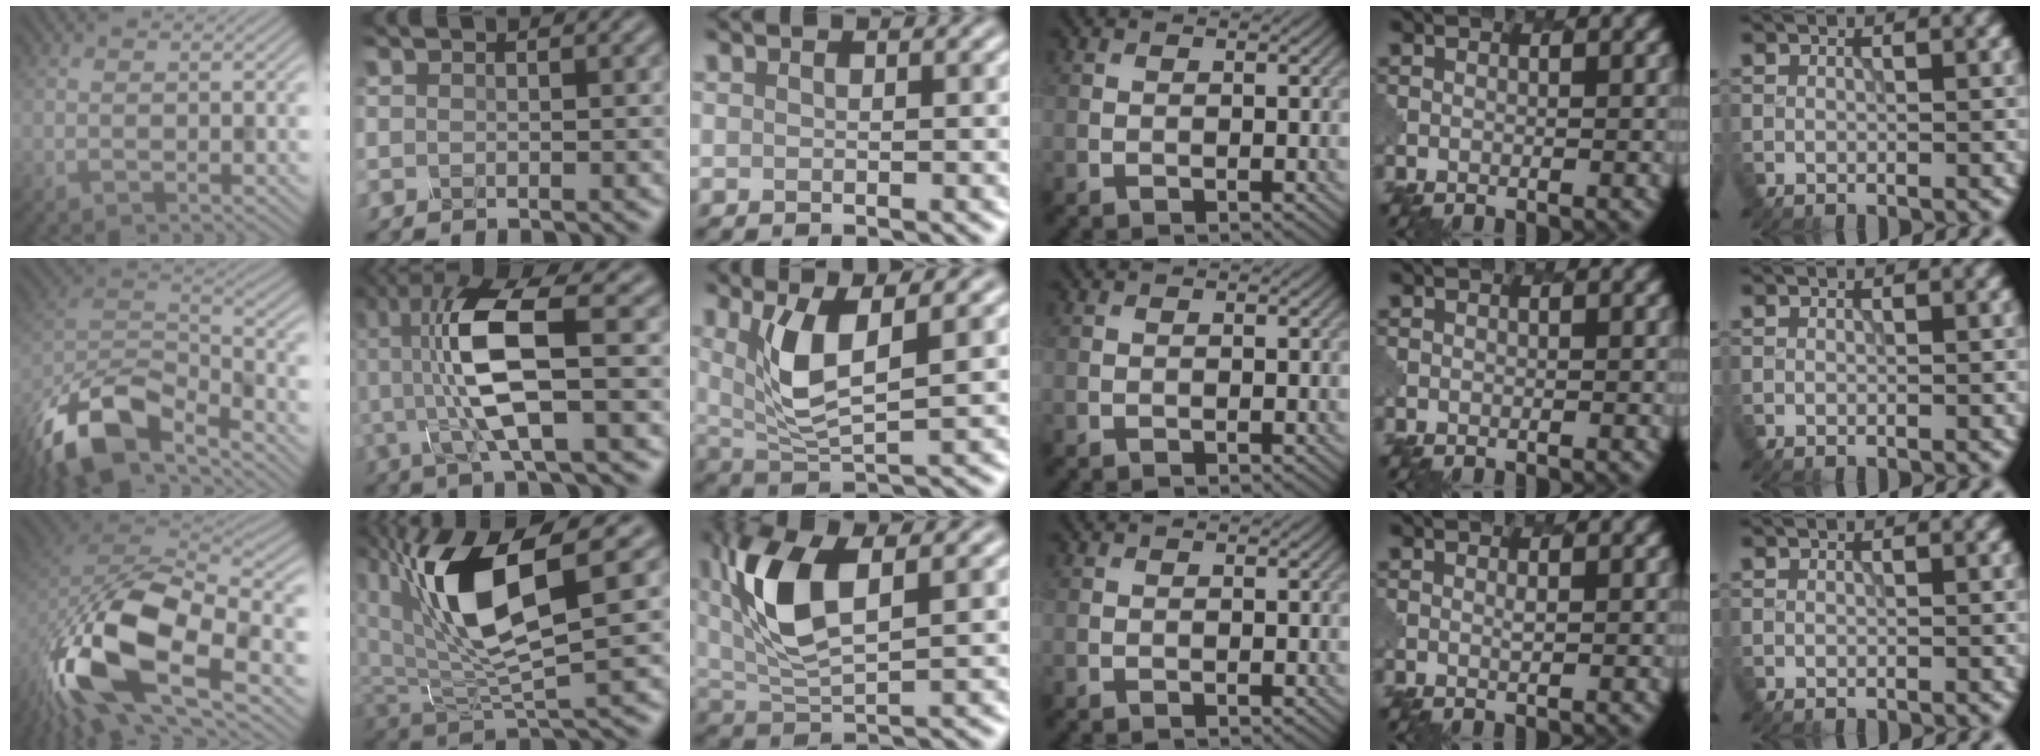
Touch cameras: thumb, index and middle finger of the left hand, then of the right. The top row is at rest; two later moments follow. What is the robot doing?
{"motion": "twist", "object": "rubiks cube"}